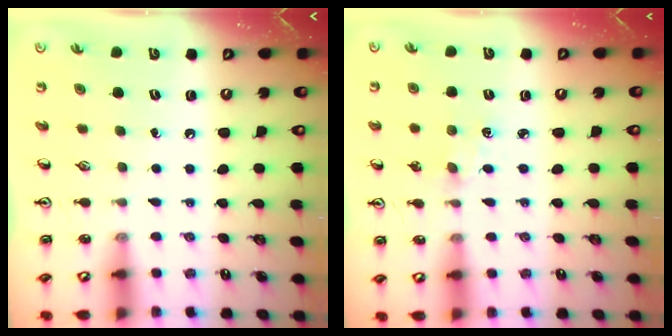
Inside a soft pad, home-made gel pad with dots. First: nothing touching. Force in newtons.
{"total": 1.4, "press": 1.3, "slide": 0.3}